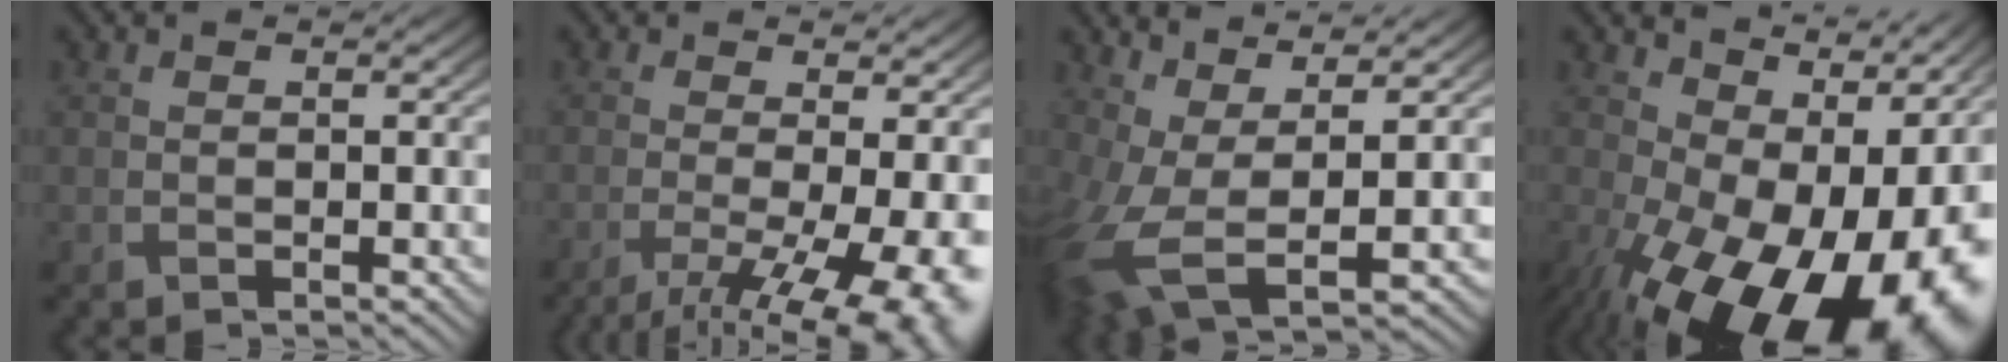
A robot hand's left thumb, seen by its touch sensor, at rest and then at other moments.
{"total": 12.0, "force": [-4.9, 4.0, 10.3], "torque": [-0.157, -0.024, -0.054]}
{"total": 10.7, "force": [1.1, 4.8, 9.5], "torque": [-0.226, -0.021, 0.032]}
{"total": 19.0, "force": [-3.1, 12.0, 14.4], "torque": [-0.185, -0.024, -0.019]}